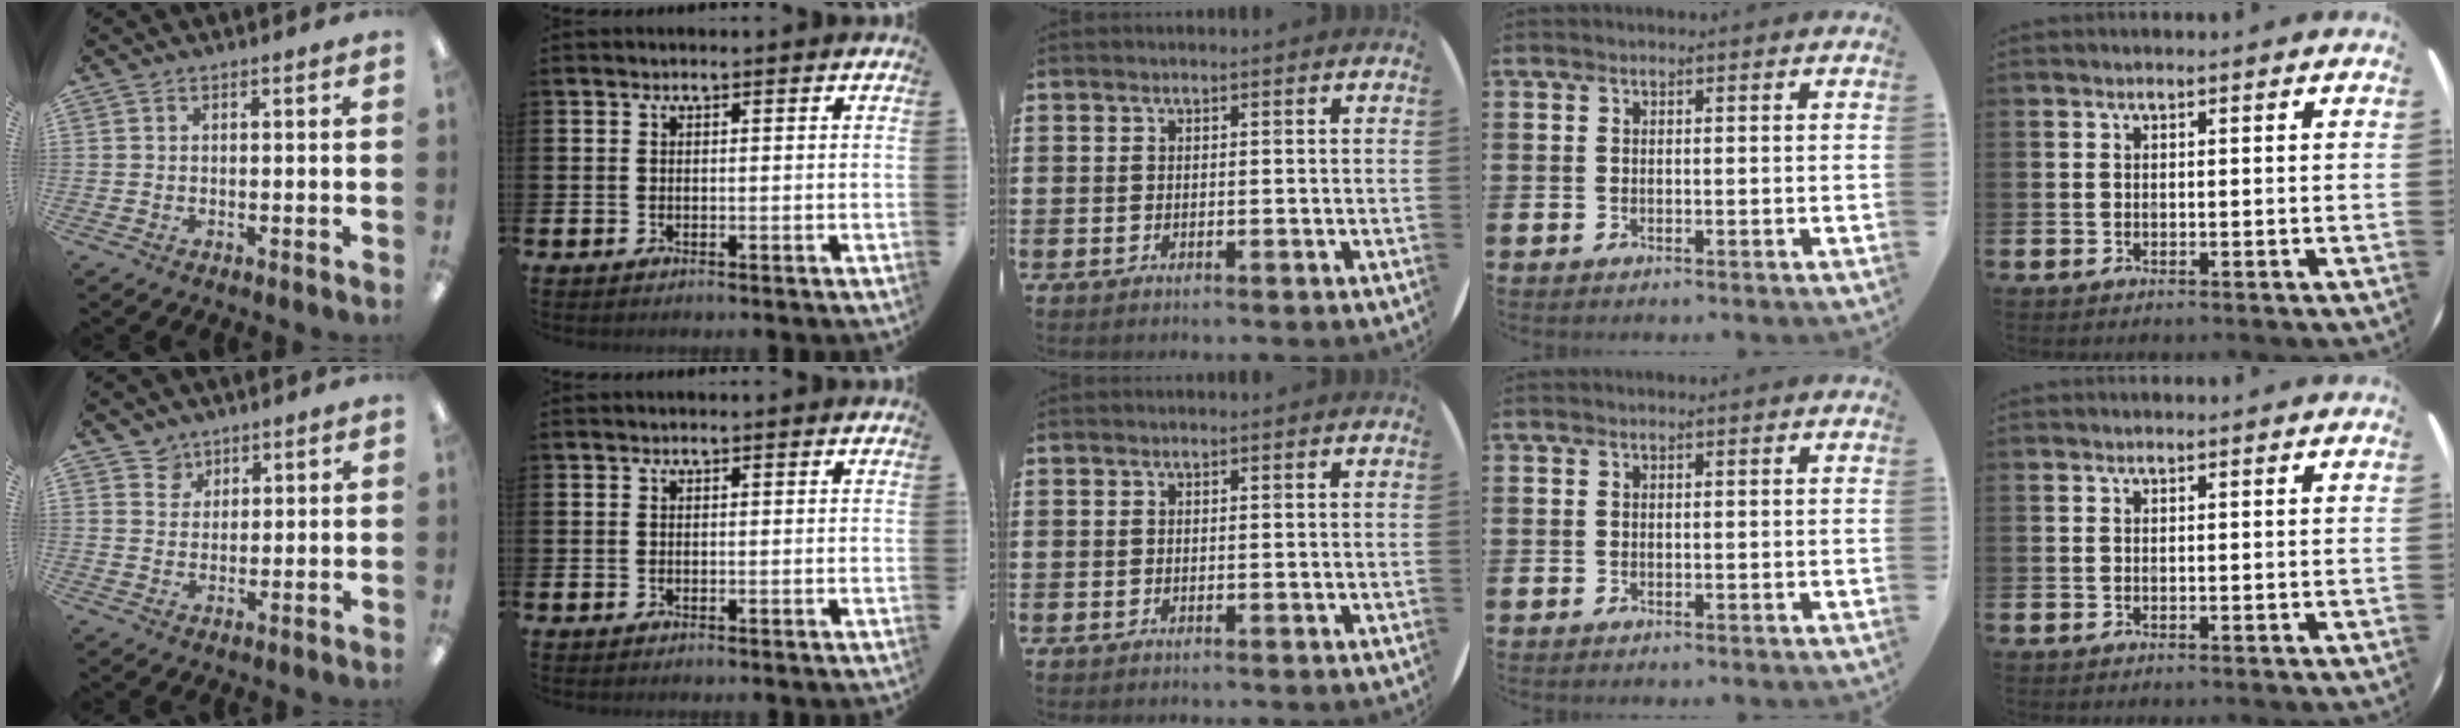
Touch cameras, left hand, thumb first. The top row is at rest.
{"thumb": {"total": 3.8, "force": [2.7, 2.7, -0.1], "torque": [0.005, -0.010, 0.049]}}